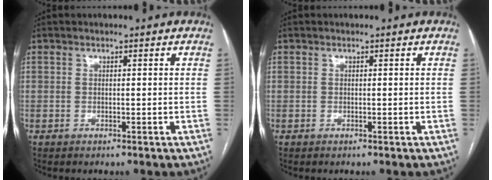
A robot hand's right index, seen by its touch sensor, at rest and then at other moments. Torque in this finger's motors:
{"motor_torque": [0.35, 0.09, -0.02, 0.00]}